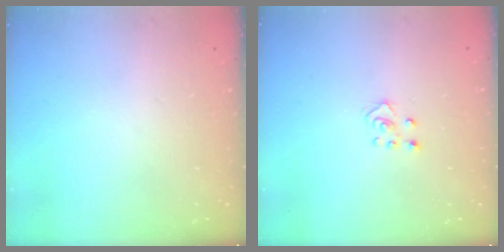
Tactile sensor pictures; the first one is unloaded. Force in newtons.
{"total": 3.0, "press": 3.0, "slide": 0.3}